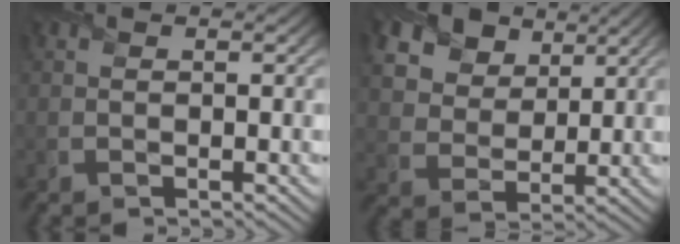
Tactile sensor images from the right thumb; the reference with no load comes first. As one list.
[{"total": 14.6, "force": [8.7, 9.6, 6.6], "torque": [-0.207, 0.021, 0.176]}]